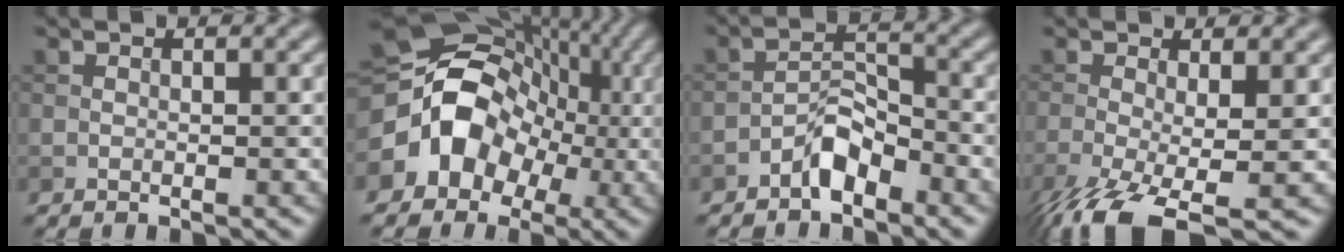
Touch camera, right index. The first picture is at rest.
{"total": 11.0, "force": [-1.7, 9.3, 5.7], "torque": [-0.089, 0.004, -0.057]}
{"total": 3.1, "force": [-2.3, 1.3, 1.6], "torque": [-0.023, 0.015, -0.046]}
{"total": 7.8, "force": [-3.9, 2.4, 6.3], "torque": [-0.137, -0.028, -0.068]}